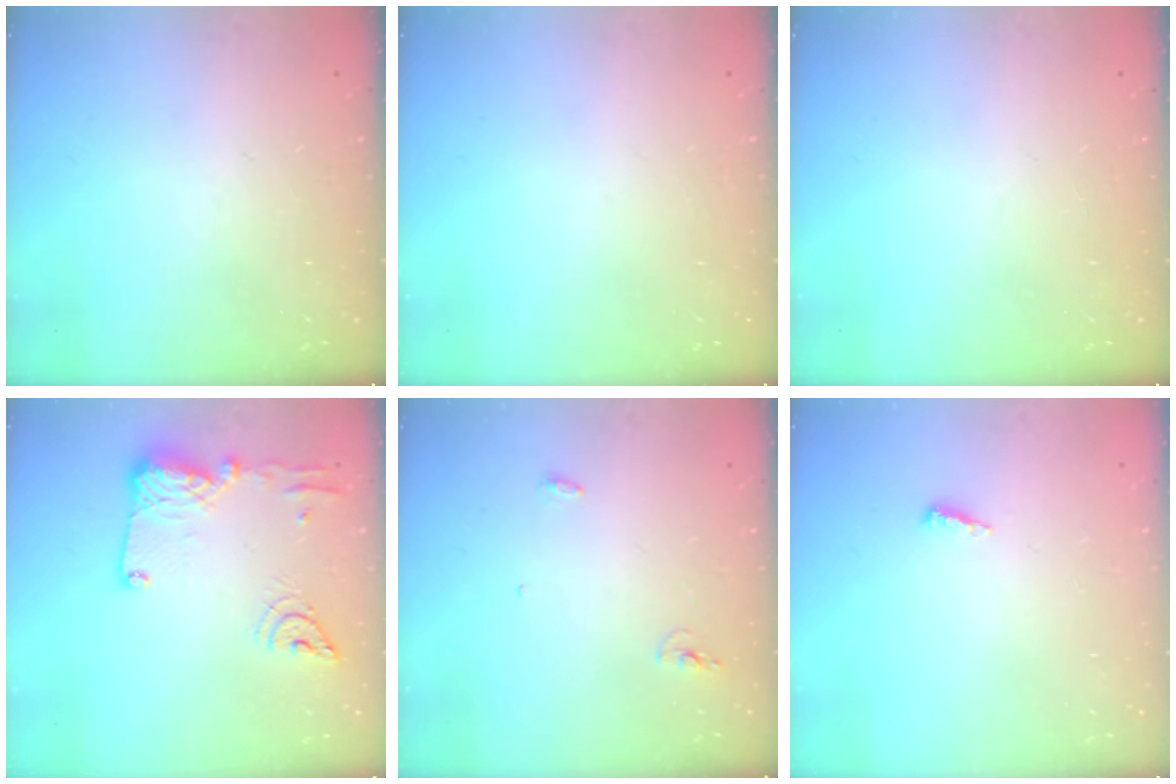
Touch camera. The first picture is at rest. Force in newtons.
{"total": 0.0}
{"total": 0.0}
{"total": 15.6, "press": 15.5, "slide": 1.8}
{"total": 7.7, "press": 4.3, "slide": 6.3}
{"total": 2.5, "press": 2.5, "slide": 0.2}